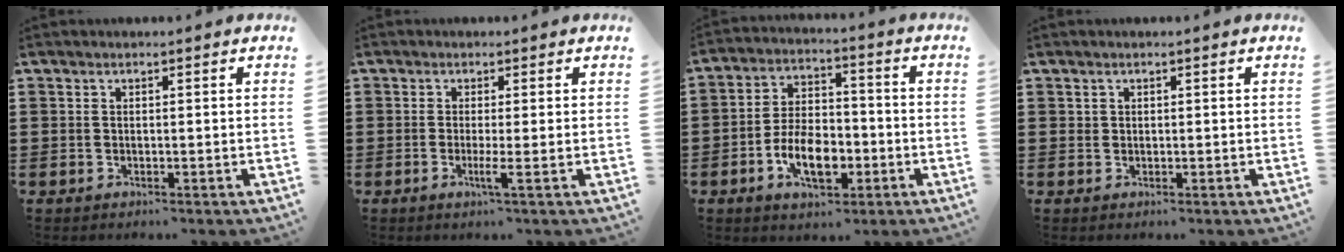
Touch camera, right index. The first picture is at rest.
{"total": 2.1, "force": [-0.6, 0.0, 2.0], "torque": [-0.036, -0.006, -0.012]}
{"total": 8.5, "force": [-3.2, 4.6, 6.4], "torque": [-0.125, -0.001, -0.061]}
{"total": 0.8, "force": [0.4, 0.6, 0.1], "torque": [-0.003, 0.004, 0.007]}